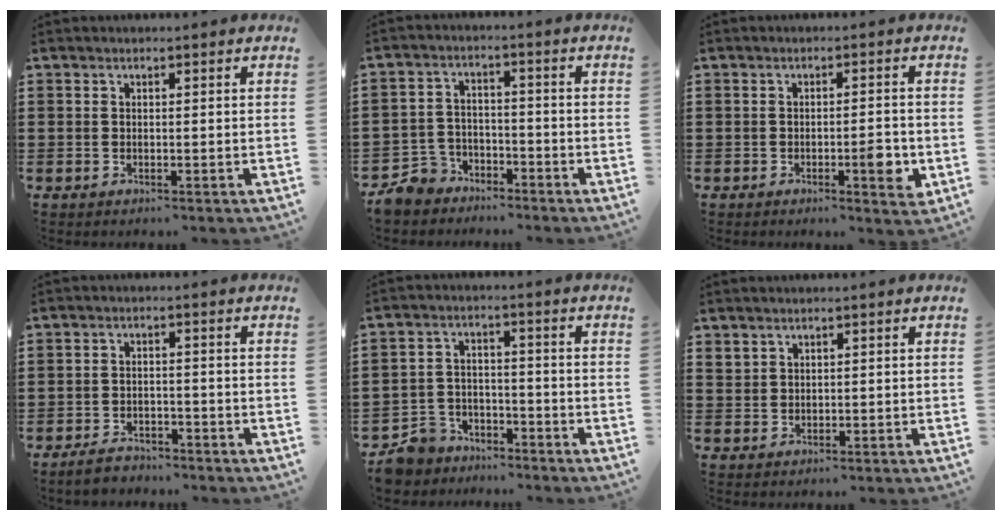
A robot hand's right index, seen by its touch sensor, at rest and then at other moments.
{"total": 5.5, "force": [-4.7, 2.6, 0.9], "torque": [-0.055, 0.004, -0.105]}
{"total": 4.6, "force": [-1.5, 0.9, 4.2], "torque": [-0.057, -0.004, -0.025]}
{"total": 2.7, "force": [-2.5, 0.7, 0.5], "torque": [-0.012, 0.007, -0.052]}
{"total": 6.1, "force": [-5.6, 2.2, 0.7], "torque": [-0.040, 0.010, -0.119]}
{"total": 1.5, "force": [1.3, 0.7, 0.0], "torque": [-0.002, 0.003, 0.027]}